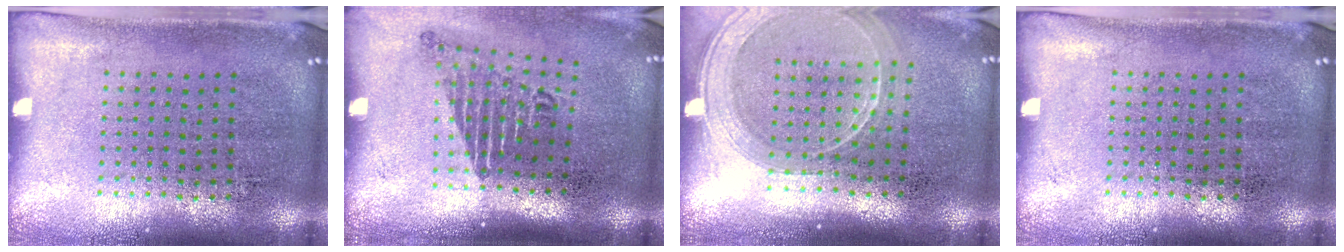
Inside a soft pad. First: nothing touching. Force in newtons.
{"total": 1.7, "press": 1.2, "slide": 1.3}
{"total": 2.0, "press": 1.8, "slide": 0.8}
{"total": 0.0}